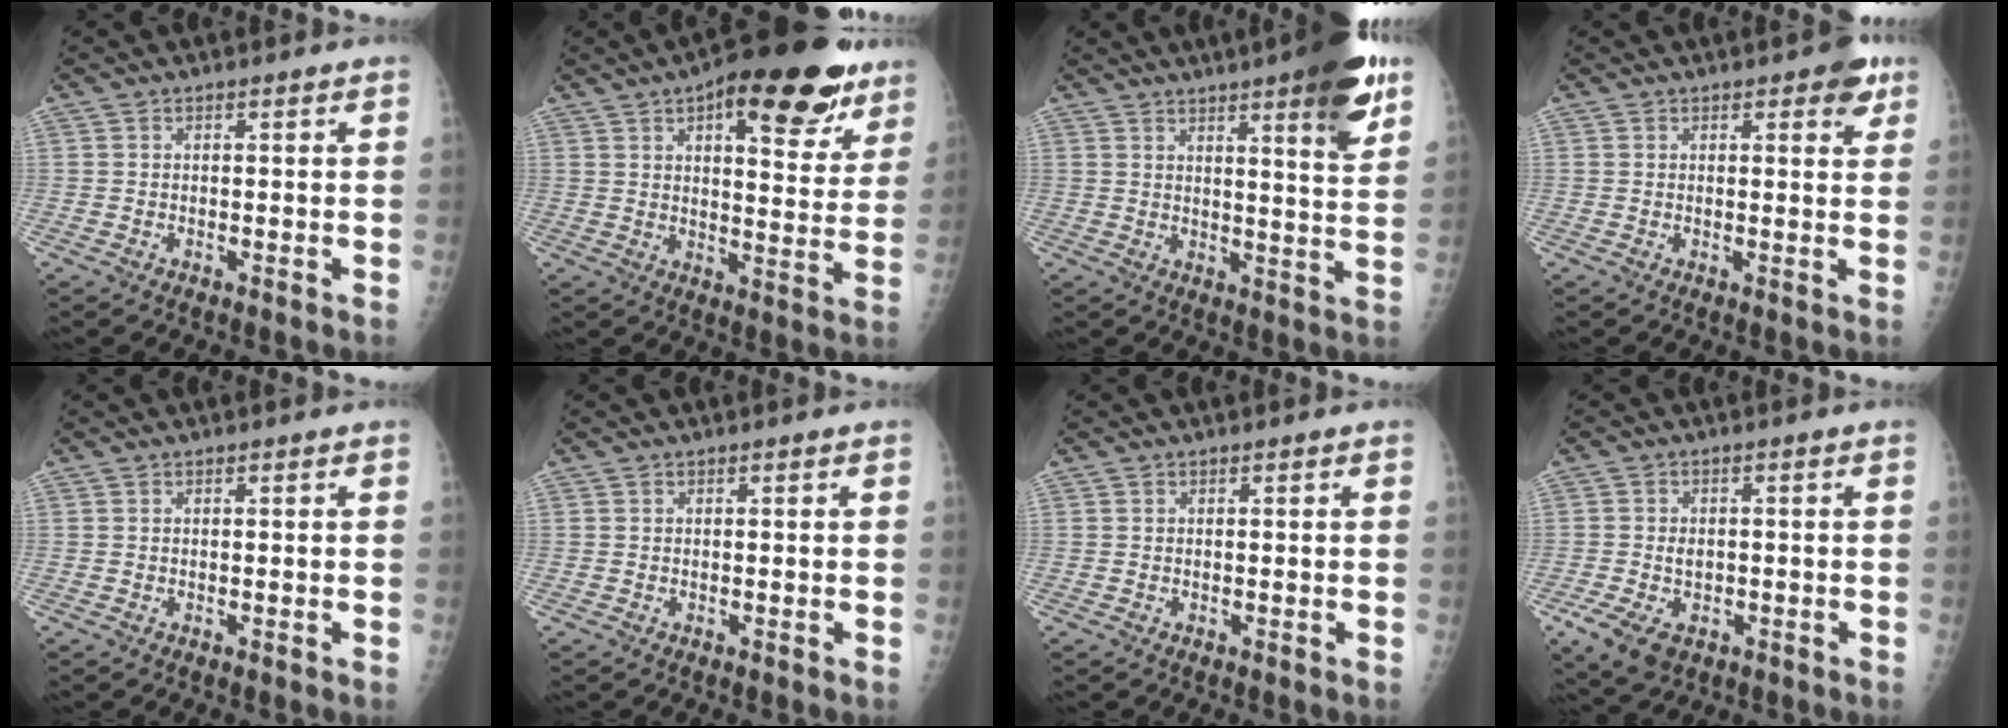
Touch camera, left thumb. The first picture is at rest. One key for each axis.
{"total": 21.4, "fx": 12.0, "fy": 8.4, "fz": 15.6, "tx": -0.172, "ty": -0.028, "tz": 0.166}
{"total": 13.7, "fx": 7.8, "fy": 2.3, "fz": 11.0, "tx": -0.132, "ty": -0.036, "tz": 0.101}
{"total": 4.2, "fx": 2.3, "fy": 1.7, "fz": 3.0, "tx": -0.020, "ty": -0.007, "tz": 0.021}
{"total": 0.0}
{"total": 0.0}
{"total": 0.0}
{"total": 7.3, "fx": -2.6, "fy": 4.8, "fz": 4.9, "tx": -0.095, "ty": 0.005, "tz": -0.037}